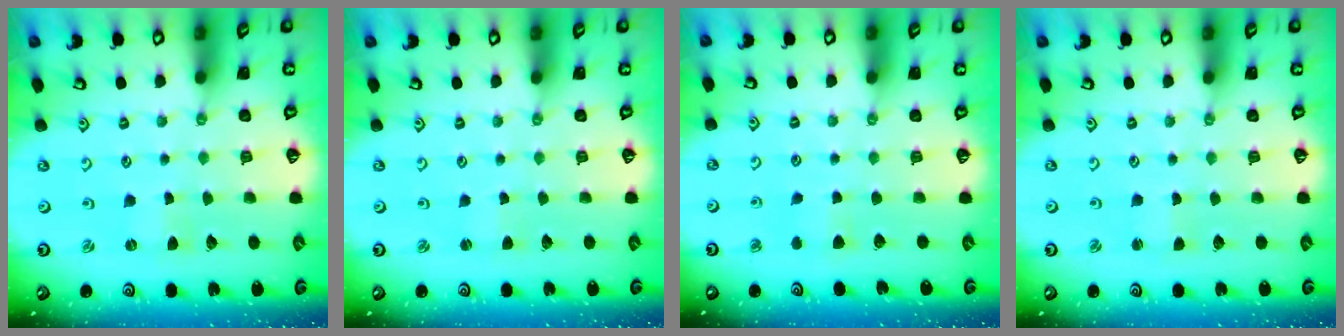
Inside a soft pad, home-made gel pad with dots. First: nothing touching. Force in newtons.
{"total": 1.5, "press": 1.5, "slide": 0.3}
{"total": 3.9, "press": 3.9, "slide": 0.6}
{"total": 0.9, "press": 0.9, "slide": 0.1}